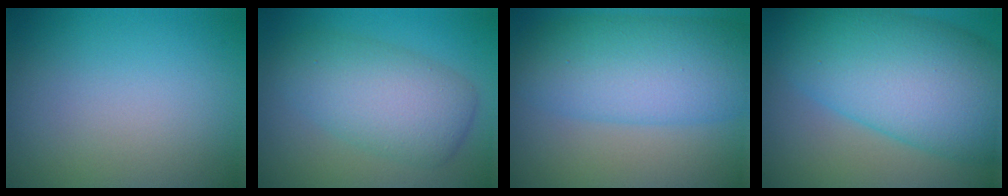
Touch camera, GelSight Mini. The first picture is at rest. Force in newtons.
{"total": 6.1, "press": 6.1, "slide": 0.2}
{"total": 8.6, "press": 8.6, "slide": 0.2}
{"total": 13.2, "press": 13.2, "slide": 0.4}